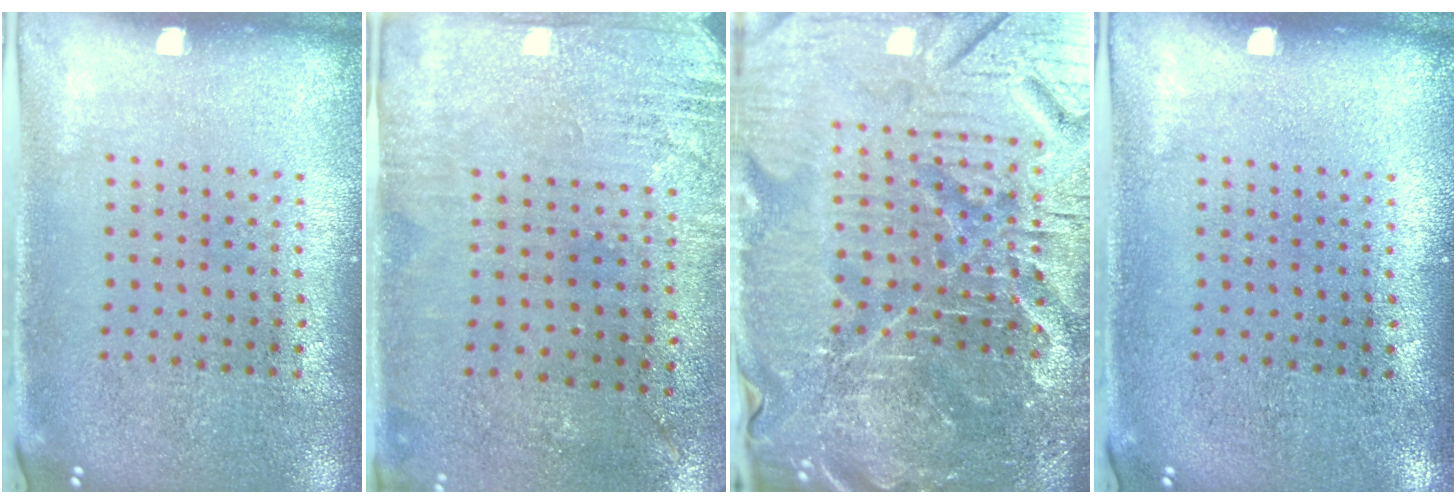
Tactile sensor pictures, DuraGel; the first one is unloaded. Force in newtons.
{"total": 2.8, "press": 2.5, "slide": 1.4}
{"total": 7.1, "press": 6.3, "slide": 3.2}
{"total": 0.0}